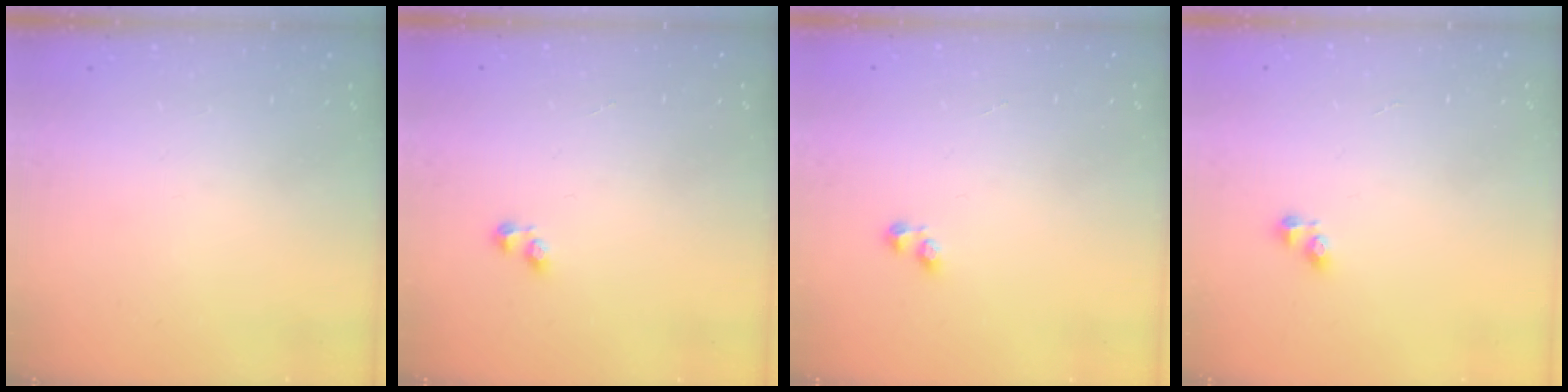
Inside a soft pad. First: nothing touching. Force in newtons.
{"total": 1.2, "press": 1.0, "slide": 0.6}
{"total": 1.2, "press": 1.0, "slide": 0.6}
{"total": 2.6, "press": 2.6, "slide": 0.4}